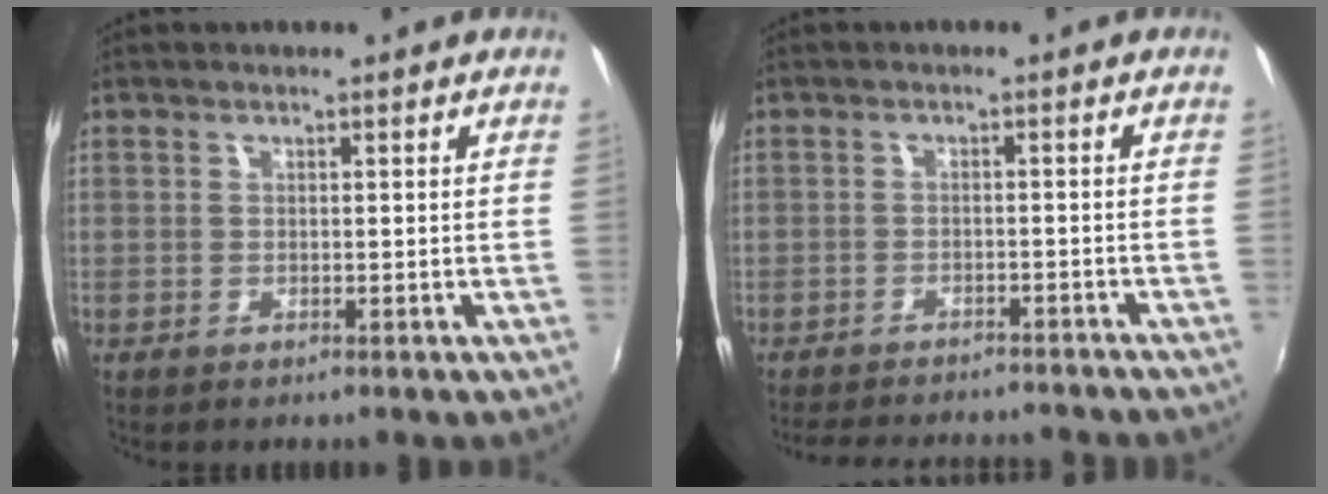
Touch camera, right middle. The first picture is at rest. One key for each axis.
{"total": 14.7, "fx": -12.9, "fy": 3.5, "fz": 6.1, "tx": -0.123, "ty": -0.020, "tz": -0.171}